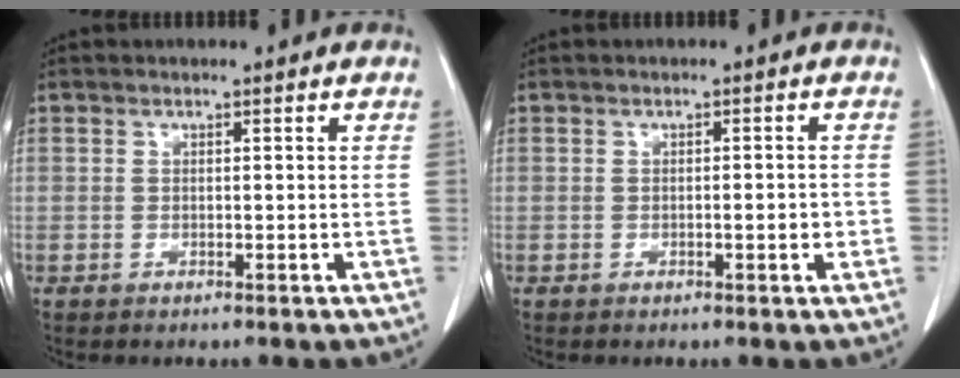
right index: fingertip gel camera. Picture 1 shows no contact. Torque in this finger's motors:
{"motor_torque": [0.25, -0.22, 0.02, 0.03]}